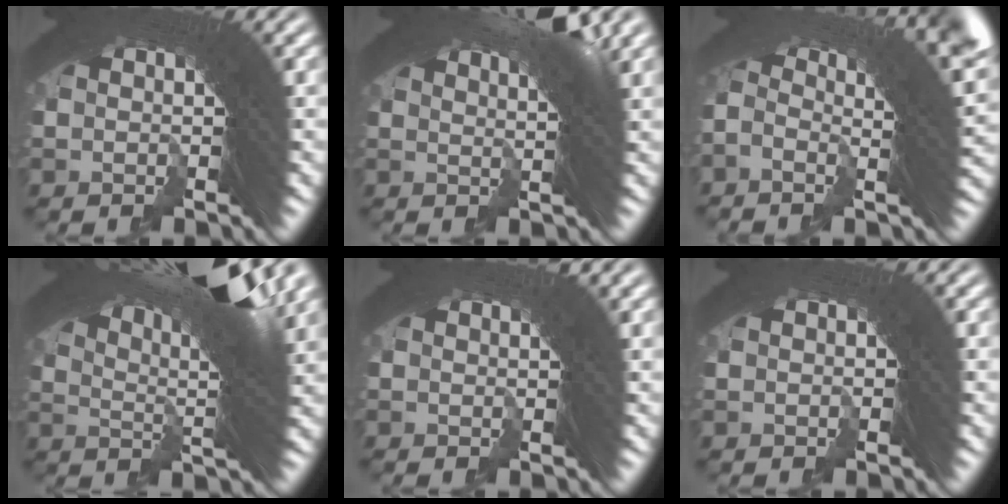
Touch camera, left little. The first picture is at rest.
{"total": 6.6, "force": [4.2, 0.4, 5.1], "torque": [-0.056, 0.020, 0.059]}
{"total": 7.3, "force": [1.2, 2.6, 6.7], "torque": [-0.078, 0.007, 0.003]}
{"total": 16.1, "force": [7.7, 4.4, 13.5], "torque": [-0.164, 0.044, 0.098]}
{"total": 1.8, "force": [0.8, -0.9, 1.3], "torque": [-0.022, -0.002, 0.016]}
{"total": 0.0}